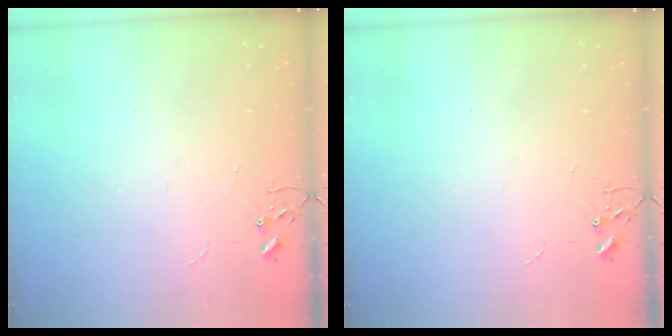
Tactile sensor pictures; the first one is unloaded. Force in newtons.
{"total": 0.0}